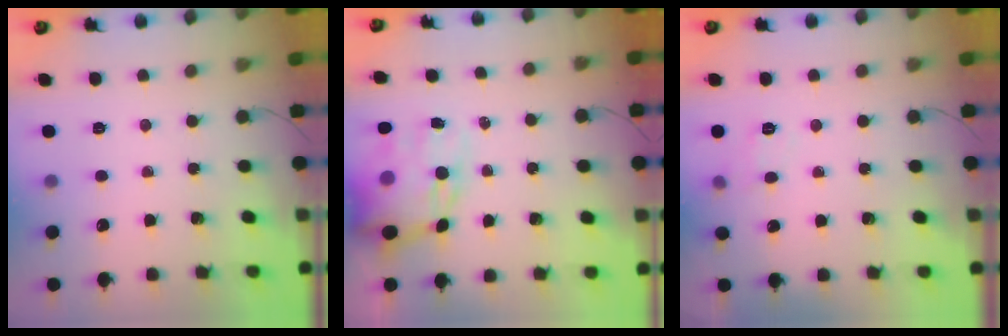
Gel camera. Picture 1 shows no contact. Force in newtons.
{"total": 14.6, "press": 14.1, "slide": 3.6}
{"total": 4.4, "press": 4.1, "slide": 1.6}